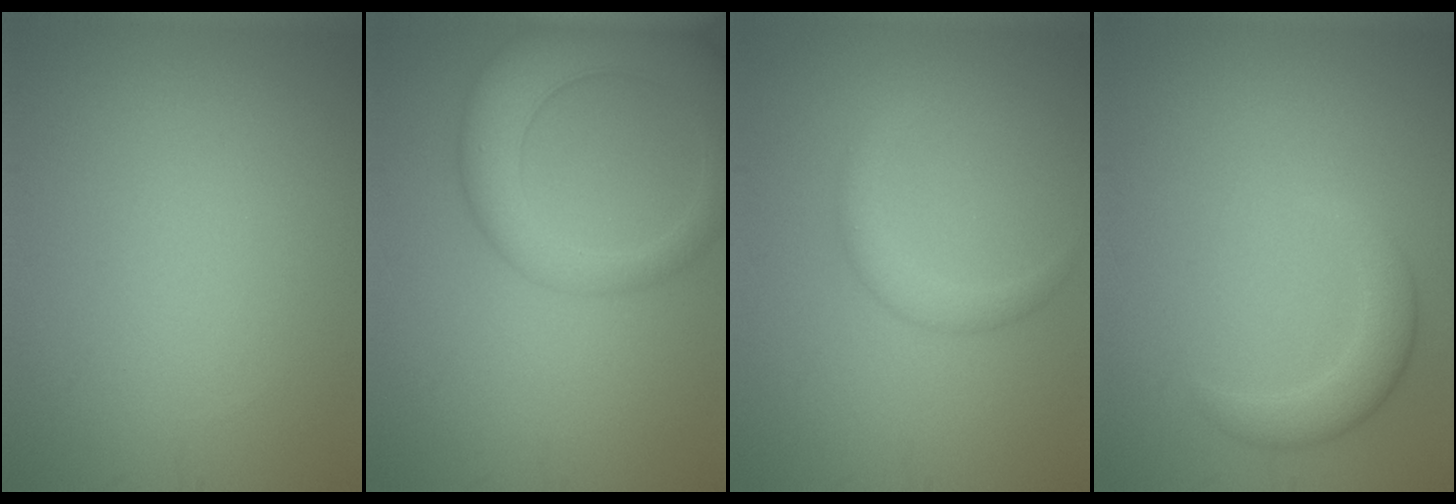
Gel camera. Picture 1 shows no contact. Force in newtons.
{"total": 7.3, "press": 7.2, "slide": 0.6}
{"total": 1.9, "press": 1.9, "slide": 0.1}
{"total": 2.7, "press": 2.7, "slide": 0.4}